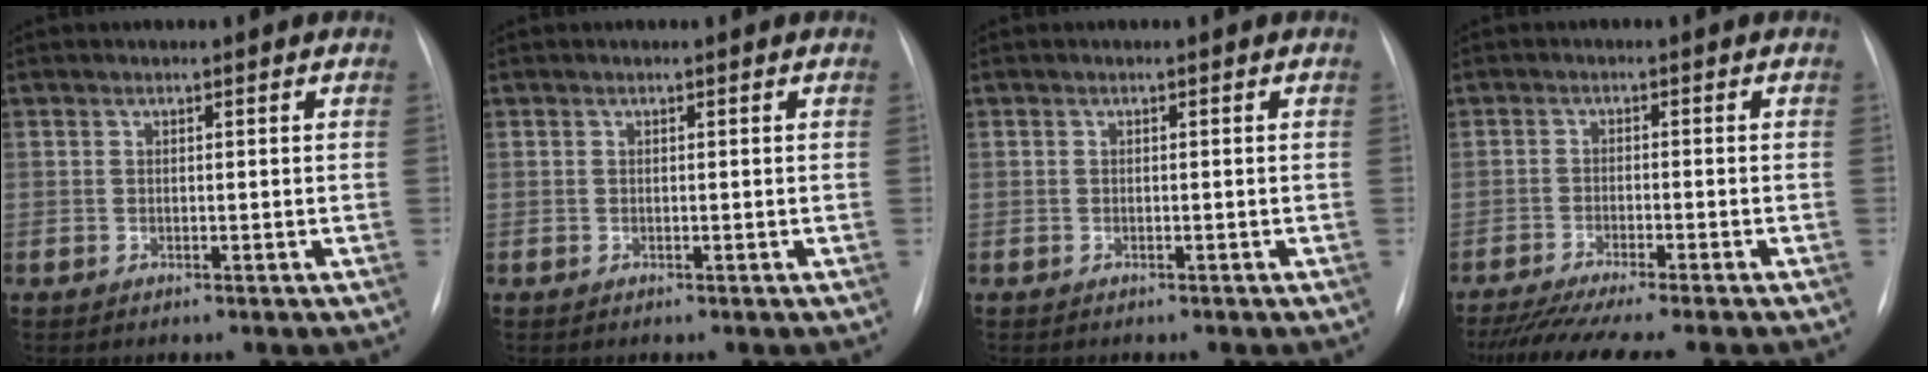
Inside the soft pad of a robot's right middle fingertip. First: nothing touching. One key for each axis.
{"total": 0.0}
{"total": 0.0}
{"total": 11.7, "fx": -10.1, "fy": -0.5, "fz": 5.9, "tx": -0.071, "ty": -0.026, "tz": -0.153}